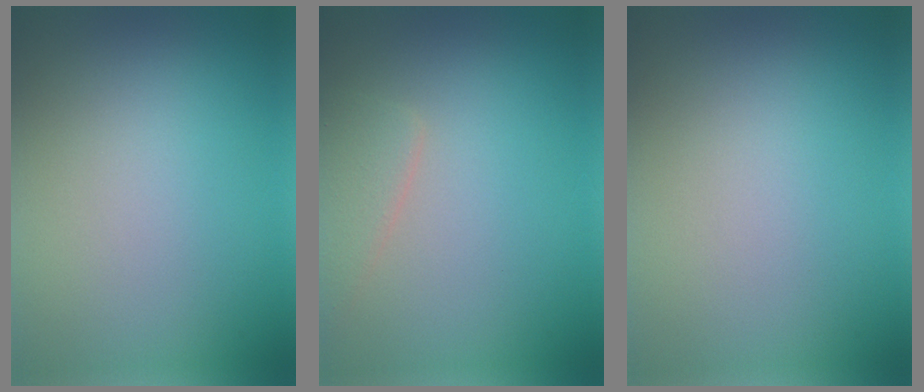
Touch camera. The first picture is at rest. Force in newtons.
{"total": 2.3, "press": 2.3, "slide": 0.1}
{"total": 0.0}